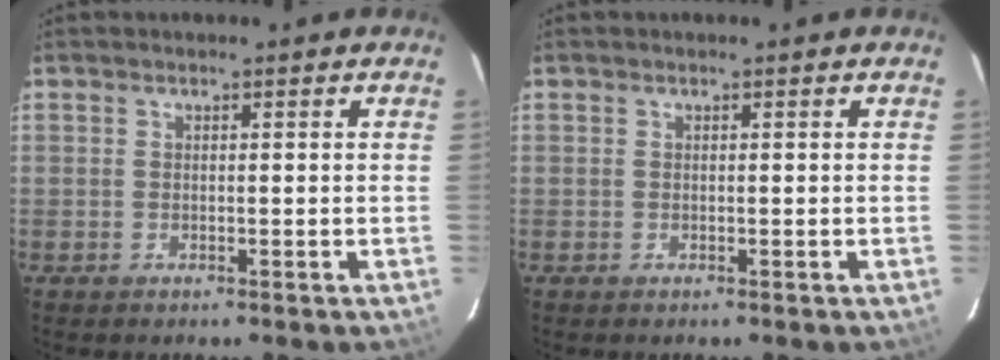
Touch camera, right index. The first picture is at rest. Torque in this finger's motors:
{"motor_torque": [-0.01, 0.01, 0.01, 0.01]}